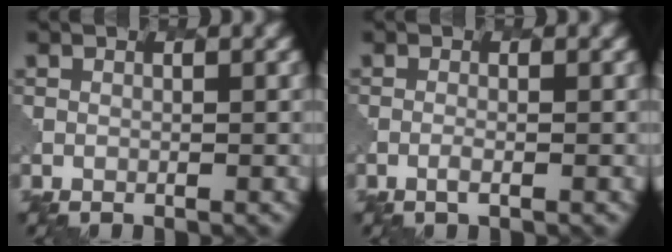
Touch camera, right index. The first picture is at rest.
{"total": 0.7, "force": [-0.1, 0.2, 0.6], "torque": [-0.010, 0.003, -0.007]}